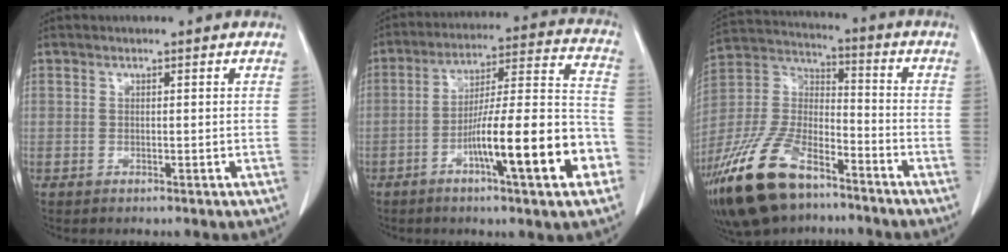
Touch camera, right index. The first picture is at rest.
{"total": 18.0, "force": [-6.9, 1.7, 16.5], "torque": [-0.238, 0.014, -0.105]}
{"total": 18.4, "force": [-12.5, 7.5, 11.1], "torque": [-0.254, -0.004, -0.235]}